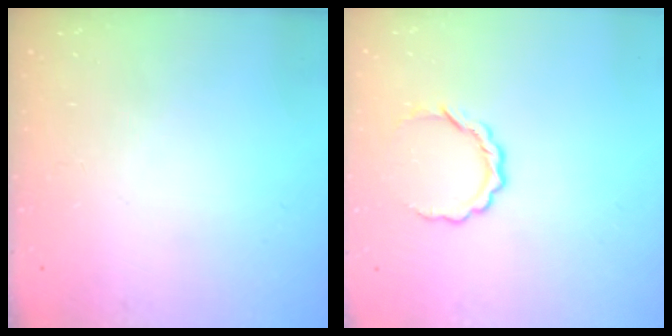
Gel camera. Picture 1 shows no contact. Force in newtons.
{"total": 5.3, "press": 5.2, "slide": 0.2}